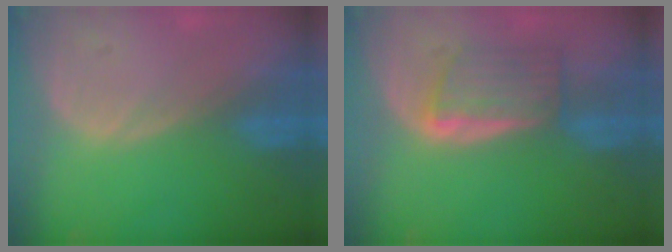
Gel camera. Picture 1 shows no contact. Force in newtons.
{"total": 5.6, "press": 5.5, "slide": 1.4}